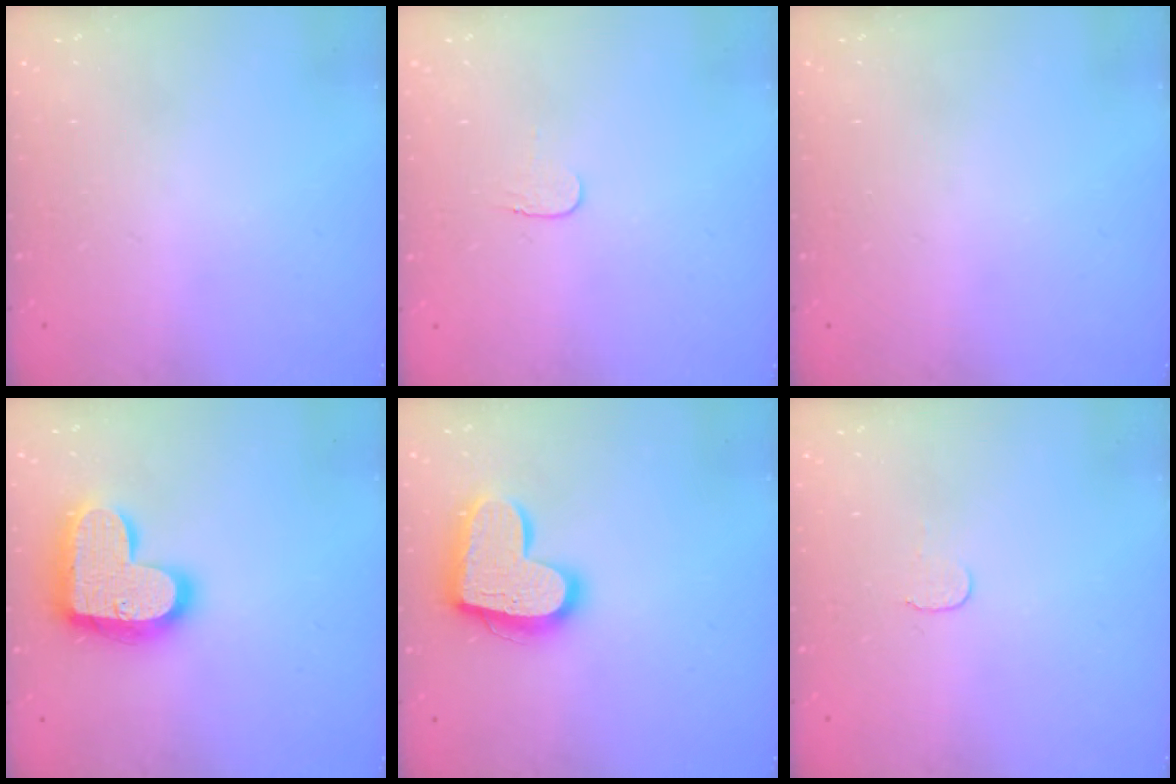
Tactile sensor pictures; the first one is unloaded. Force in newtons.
{"total": 3.7, "press": 3.7, "slide": 0.4}
{"total": 0.0}
{"total": 18.9, "press": 18.9, "slide": 1.1}
{"total": 17.4, "press": 17.3, "slide": 1.4}
{"total": 3.7, "press": 3.7, "slide": 0.3}